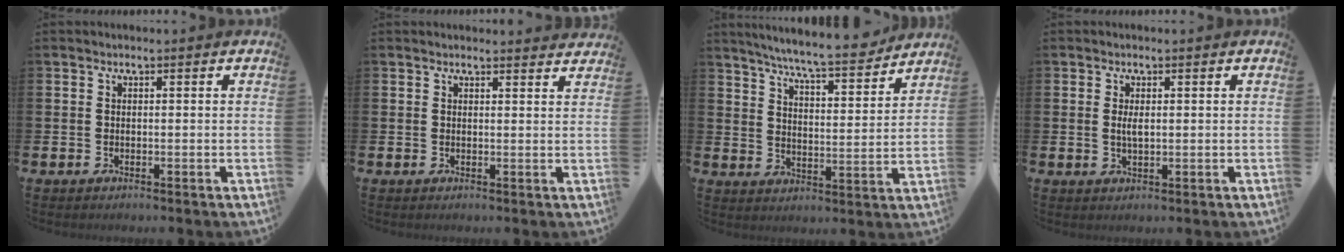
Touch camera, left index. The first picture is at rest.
{"total": 1.7, "force": [1.7, 0.2, -0.1], "torque": [0.014, -0.012, 0.028]}
{"total": 7.8, "force": [7.3, 0.1, 2.7], "torque": [-0.073, -0.049, 0.125]}
{"total": 1.9, "force": [0.2, 0.7, 1.7], "torque": [-0.033, 0.001, 0.001]}